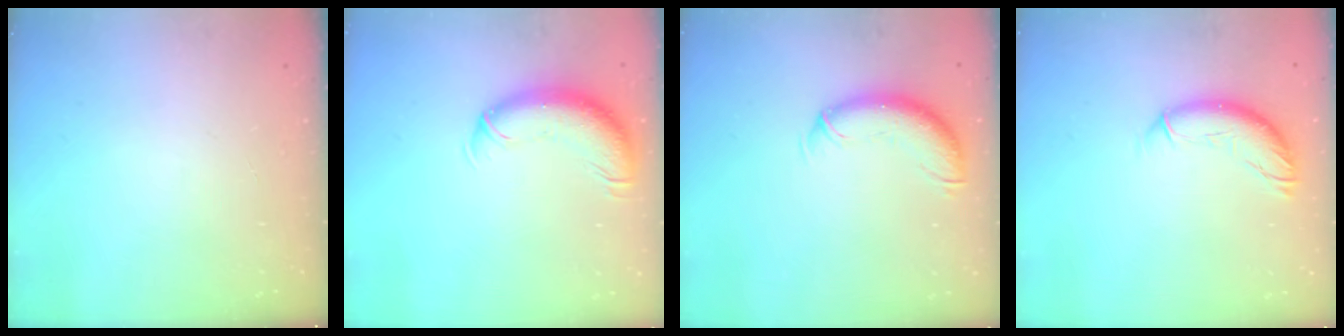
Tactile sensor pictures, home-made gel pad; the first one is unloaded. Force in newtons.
{"total": 11.1, "press": 10.7, "slide": 2.7}
{"total": 11.1, "press": 10.9, "slide": 2.0}
{"total": 10.9, "press": 10.6, "slide": 2.2}